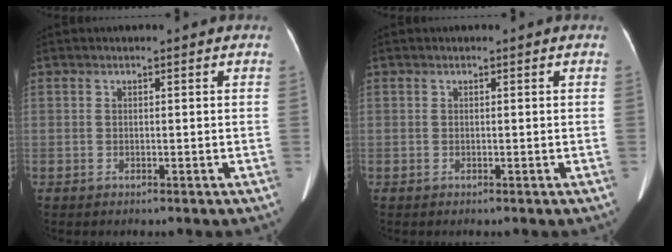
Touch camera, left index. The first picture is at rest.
{"total": 0.0}